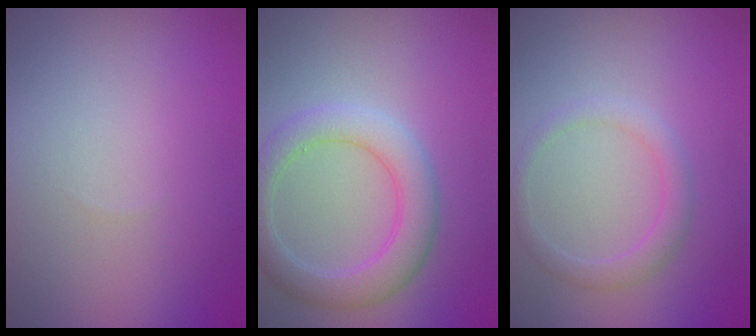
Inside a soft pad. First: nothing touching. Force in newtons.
{"total": 4.3, "press": 4.3, "slide": 0.3}
{"total": 1.9, "press": 1.9, "slide": 0.1}